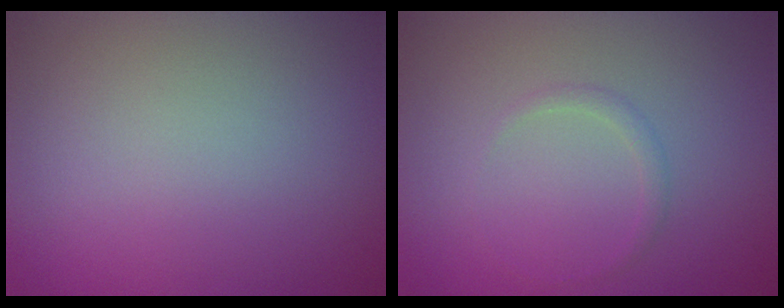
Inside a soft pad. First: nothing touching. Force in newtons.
{"total": 1.0, "press": 1.0, "slide": 0.1}